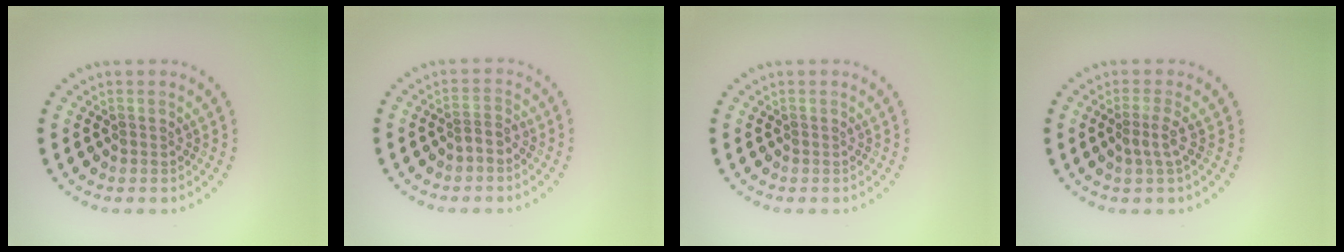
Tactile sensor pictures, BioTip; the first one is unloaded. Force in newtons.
{"total": 1.6, "press": 1.2, "slide": 1.1}
{"total": 0.0}
{"total": 1.7, "press": 1.1, "slide": 1.3}